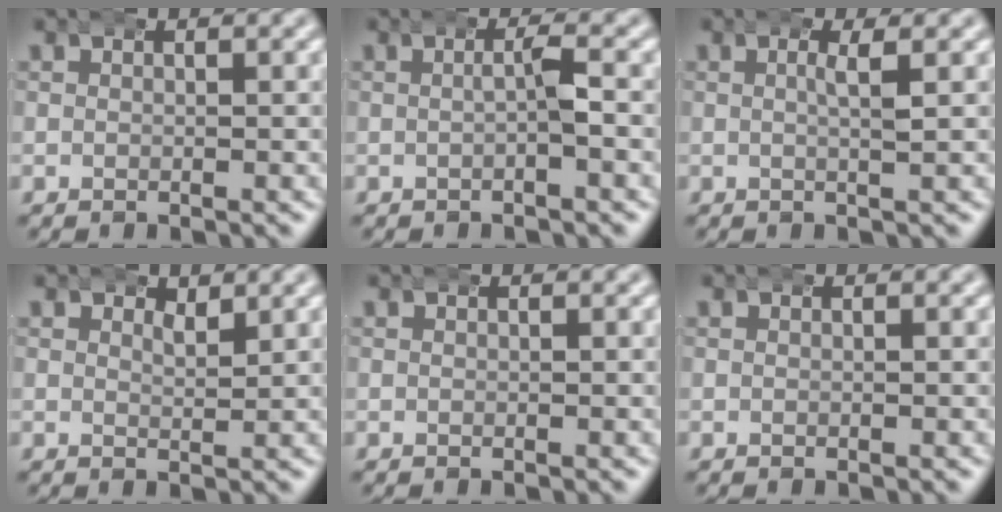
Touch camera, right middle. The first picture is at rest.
{"total": 2.2, "force": [0.3, 0.6, 2.1], "torque": [-0.025, 0.013, -0.003]}
{"total": 2.3, "force": [0.9, 0.3, 2.1], "torque": [-0.032, 0.012, 0.007]}
{"total": 1.4, "force": [1.2, 0.4, 0.5], "torque": [-0.007, -0.004, 0.019]}
{"total": 0.0}
{"total": 0.0}